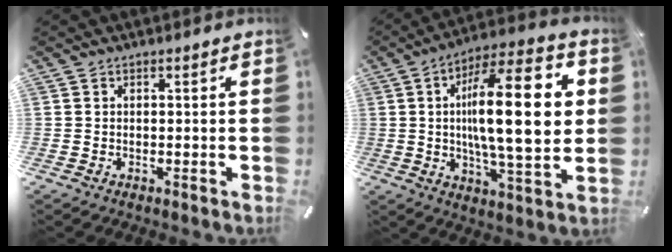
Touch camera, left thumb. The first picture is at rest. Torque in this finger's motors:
{"motor_torque": [2.55, 2.46, 2.77, 0.00, 0.78]}